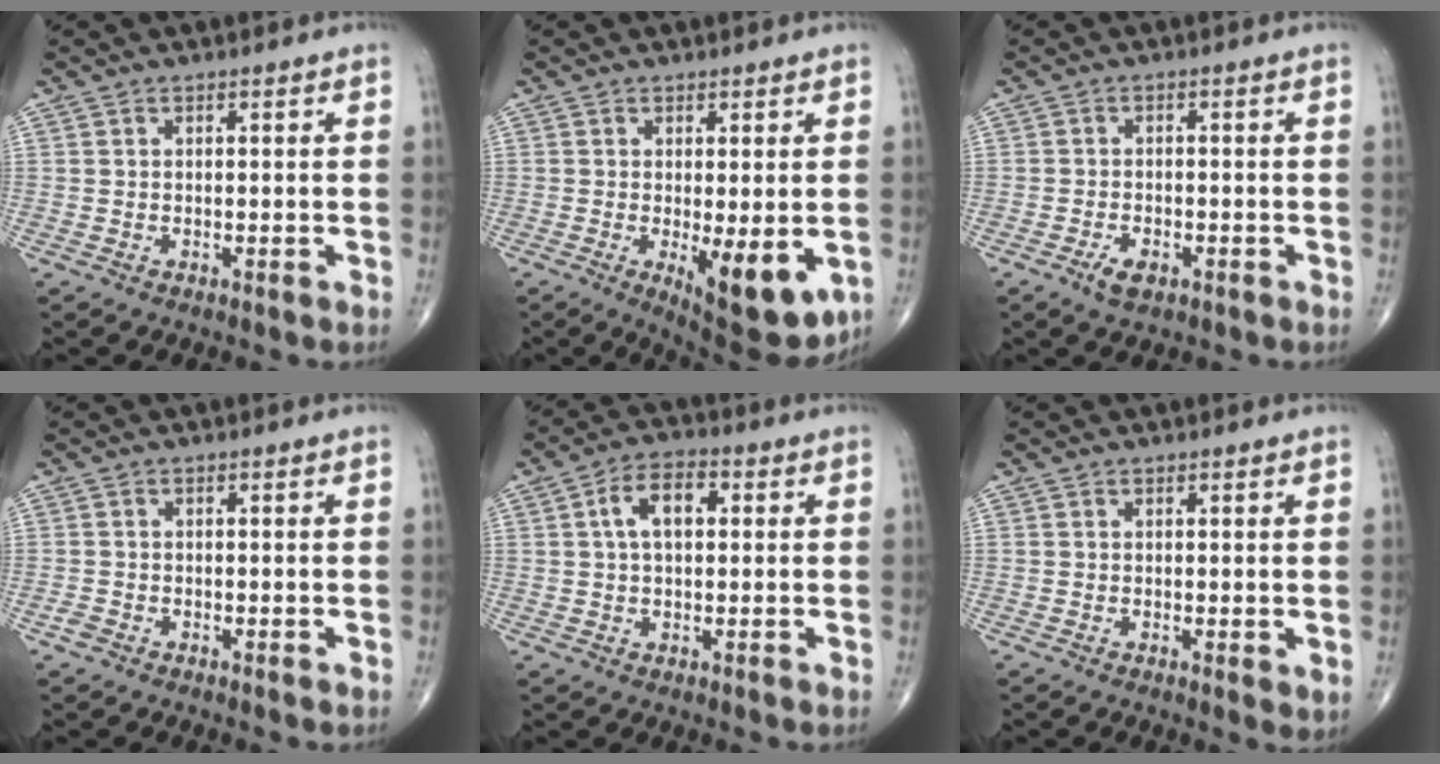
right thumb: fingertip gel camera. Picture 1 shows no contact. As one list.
[{"total": 11.4, "force": [-2.8, 4.2, 10.2], "torque": [-0.129, -0.024, -0.027]}, {"total": 3.1, "force": [-1.8, 1.6, 2.0], "torque": [-0.035, 0.002, -0.030]}, {"total": 1.3, "force": [-0.7, 0.8, 0.7], "torque": [-0.009, -0.001, -0.017]}, {"total": 7.5, "force": [1.5, 4.3, 5.9], "torque": [-0.095, 0.016, 0.022]}, {"total": 2.0, "force": [0.2, 0.7, 1.8], "torque": [-0.030, -0.010, 0.003]}]